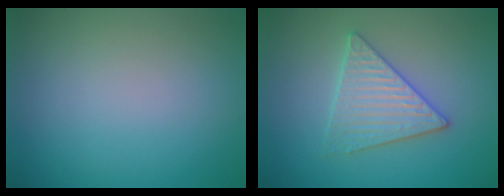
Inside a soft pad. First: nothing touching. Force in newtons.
{"total": 3.5, "press": 3.4, "slide": 0.3}